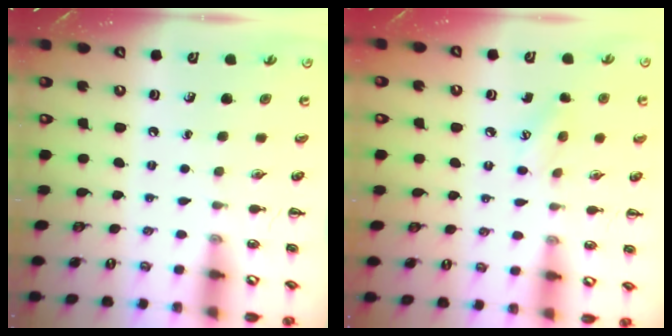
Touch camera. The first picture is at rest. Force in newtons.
{"total": 6.7, "press": 6.5, "slide": 1.5}